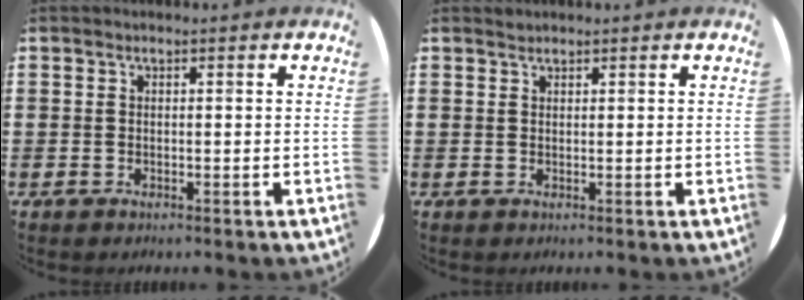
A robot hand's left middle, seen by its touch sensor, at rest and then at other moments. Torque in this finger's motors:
{"motor_torque": [0.97, -0.99, 0.30, 0.11]}